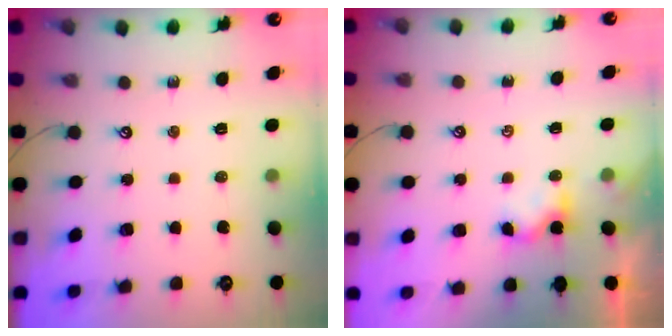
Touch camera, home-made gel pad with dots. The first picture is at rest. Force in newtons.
{"total": 1.7, "press": 1.6, "slide": 0.5}